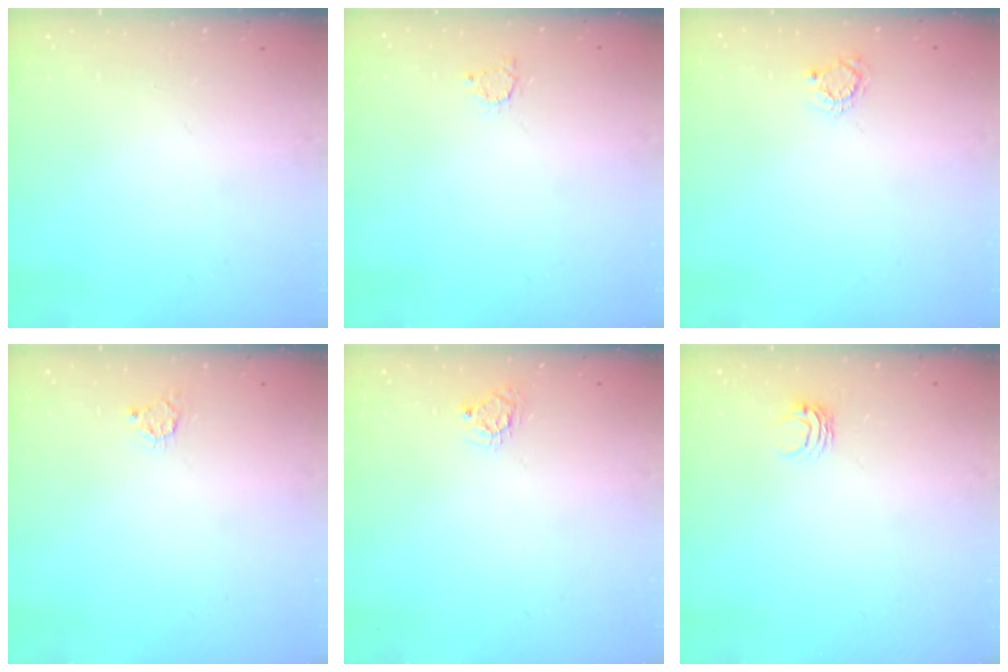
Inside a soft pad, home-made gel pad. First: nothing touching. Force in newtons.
{"total": 2.4, "press": 2.4, "slide": 0.3}
{"total": 3.8, "press": 3.8, "slide": 0.4}
{"total": 3.5, "press": 3.4, "slide": 0.4}
{"total": 5.7, "press": 5.7, "slide": 0.3}
{"total": 4.9, "press": 4.9, "slide": 0.3}